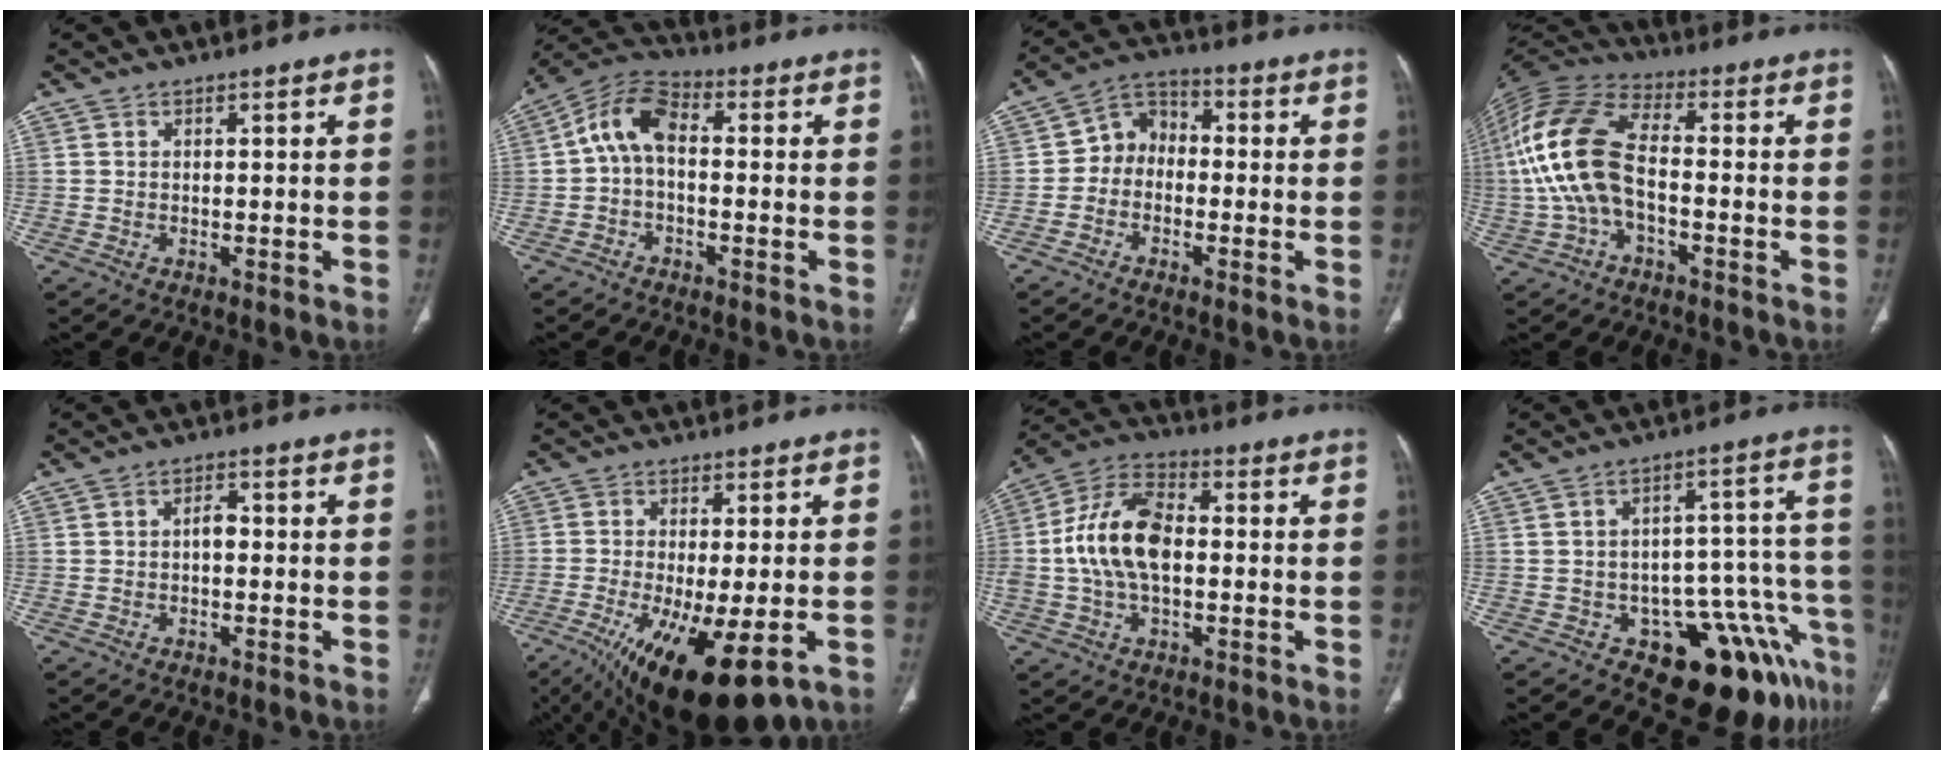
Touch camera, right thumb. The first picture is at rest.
{"total": 8.8, "force": [0.1, 5.2, 7.2], "torque": [-0.128, 0.032, -0.014]}
{"total": 6.7, "force": [-1.3, 5.5, 3.6], "torque": [-0.032, 0.031, -0.044]}
{"total": 16.1, "force": [-1.9, 8.8, 13.3], "torque": [-0.291, 0.035, -0.042]}
{"total": 2.3, "force": [-0.3, 1.4, 1.8], "torque": [-0.022, 0.008, -0.008]}
{"total": 17.4, "force": [-7.6, 5.8, 14.6], "torque": [-0.249, -0.021, -0.109]}
{"total": 13.7, "force": [-0.2, 8.0, 11.1], "torque": [-0.207, 0.032, -0.012]}
{"total": 16.5, "force": [-10.0, 6.9, 11.1], "torque": [-0.060, 0.100, -0.128]}